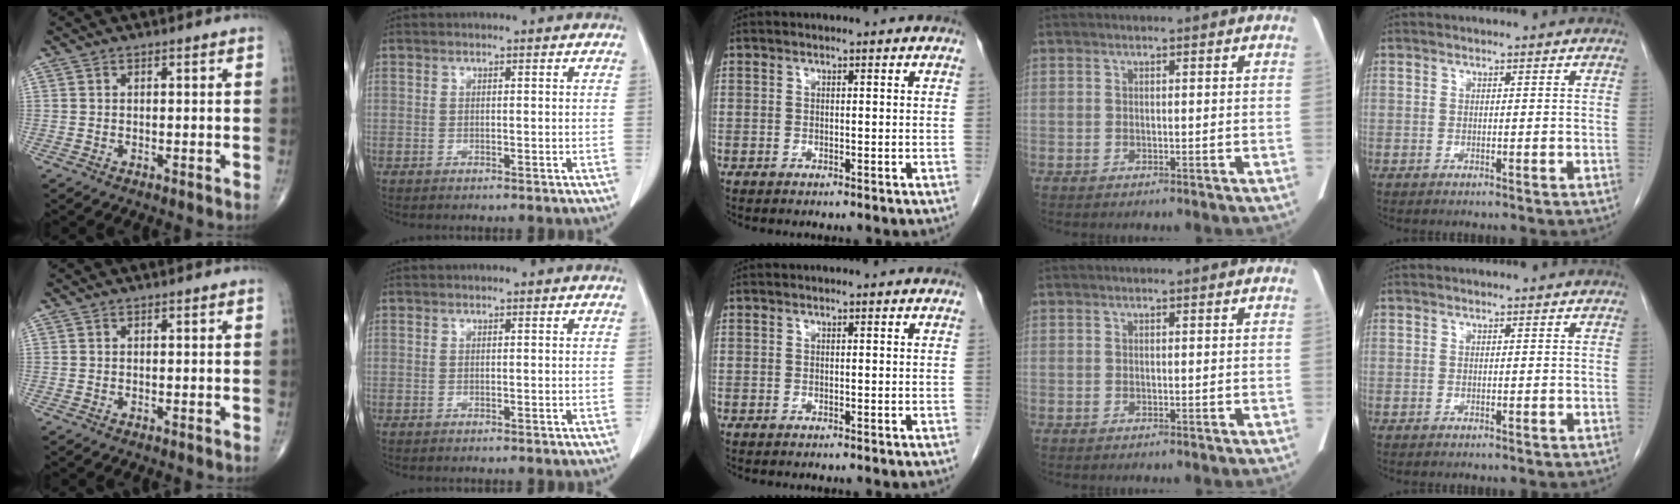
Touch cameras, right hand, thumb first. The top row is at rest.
{}